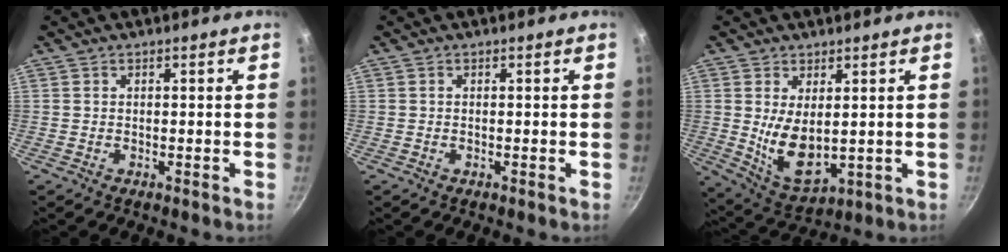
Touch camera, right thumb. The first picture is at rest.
{"total": 0.0}
{"total": 9.9, "force": [1.2, 5.0, 8.4], "torque": [-0.138, -0.027, 0.044]}